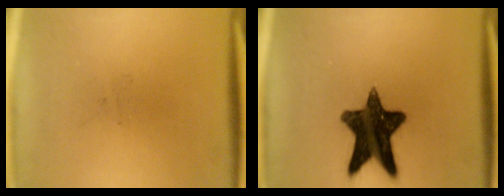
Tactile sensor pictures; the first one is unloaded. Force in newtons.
{"total": 14.2}